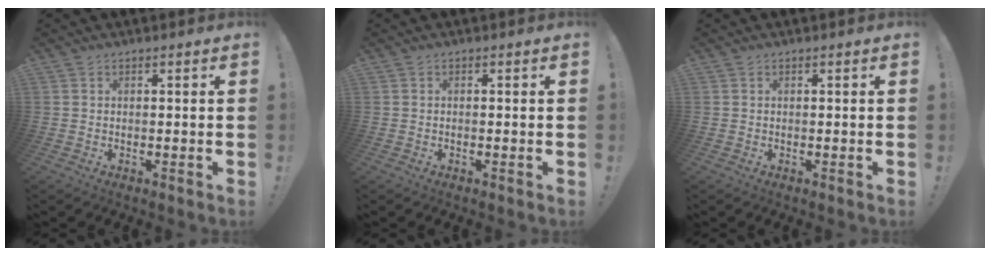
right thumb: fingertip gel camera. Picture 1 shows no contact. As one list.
[{"total": 0.0}, {"total": 0.0}]